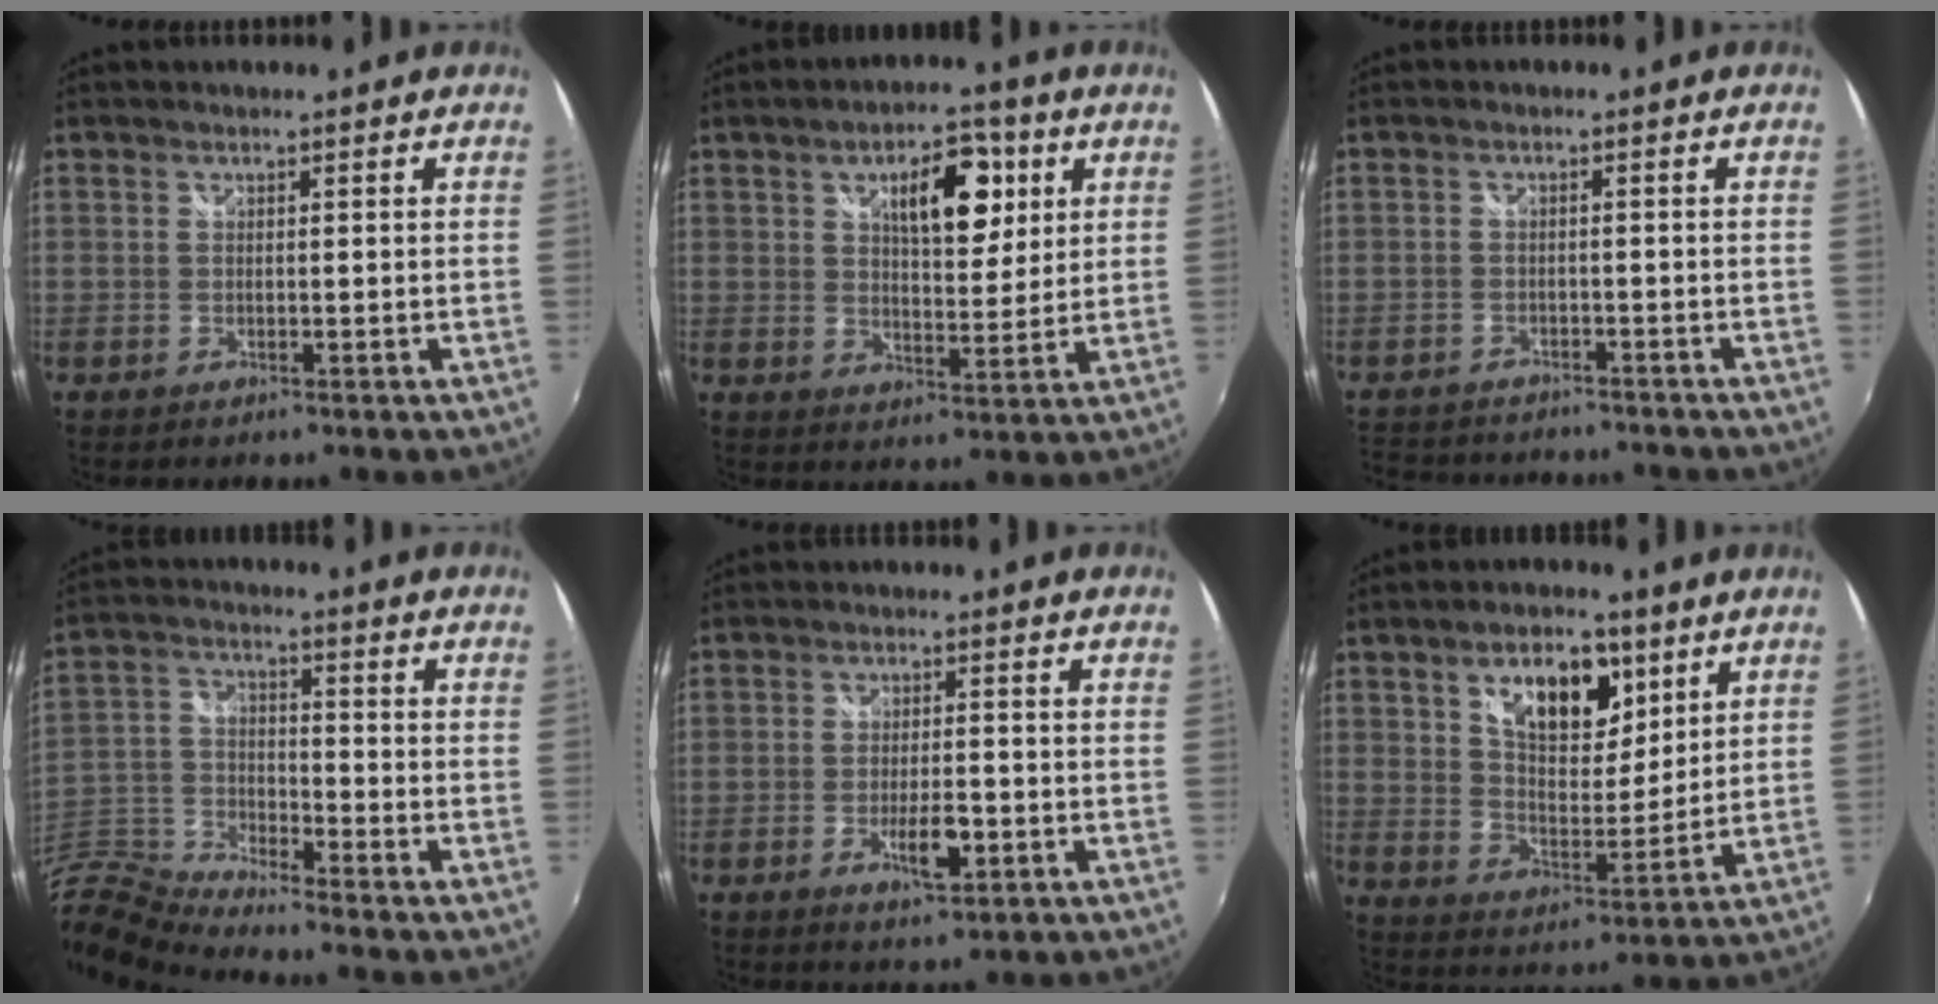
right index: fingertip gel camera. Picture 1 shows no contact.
{"total": 11.1, "force": [4.5, 5.2, 8.7], "torque": [-0.124, 0.019, 0.071]}
{"total": 10.3, "force": [-8.9, 4.4, 2.9], "torque": [-0.086, -0.001, -0.134]}
{"total": 12.9, "force": [-11.0, 3.6, 5.6], "torque": [-0.140, -0.007, -0.234]}
{"total": 5.3, "force": [-2.0, 1.7, 4.6], "torque": [-0.091, -0.008, -0.034]}
{"total": 12.4, "force": [6.2, 6.4, 8.6], "torque": [-0.135, 0.008, 0.107]}